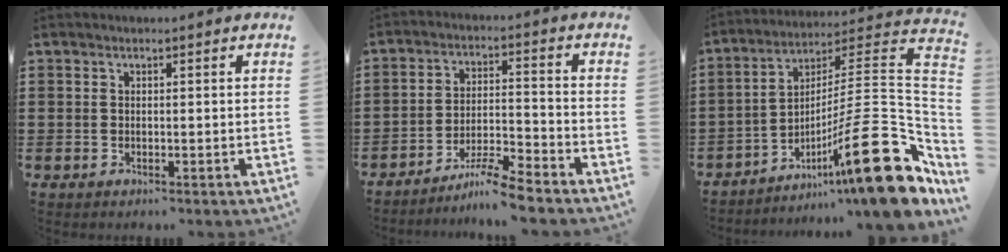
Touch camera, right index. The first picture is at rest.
{"total": 6.7, "force": [-5.9, -0.3, 3.0], "torque": [-0.057, -0.005, -0.115]}
{"total": 21.0, "force": [-8.4, 5.0, 18.6], "torque": [-0.261, 0.012, -0.134]}